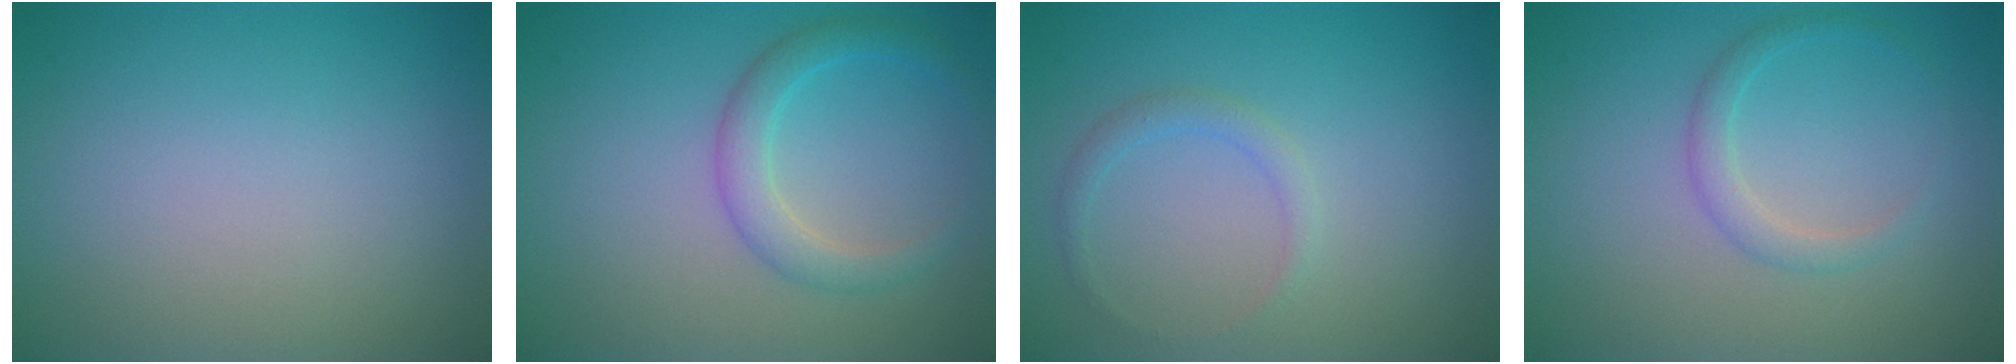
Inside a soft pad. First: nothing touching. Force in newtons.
{"total": 2.7, "press": 2.7, "slide": 0.1}
{"total": 1.2, "press": 1.2, "slide": 0.2}
{"total": 1.6, "press": 1.6, "slide": 0.1}